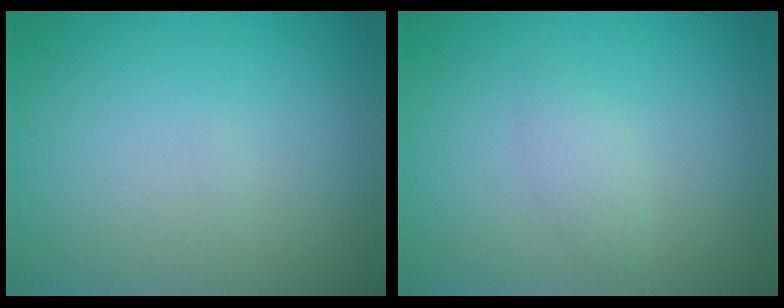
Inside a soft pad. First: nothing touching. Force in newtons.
{"total": 1.2, "press": 1.2, "slide": 0.1}